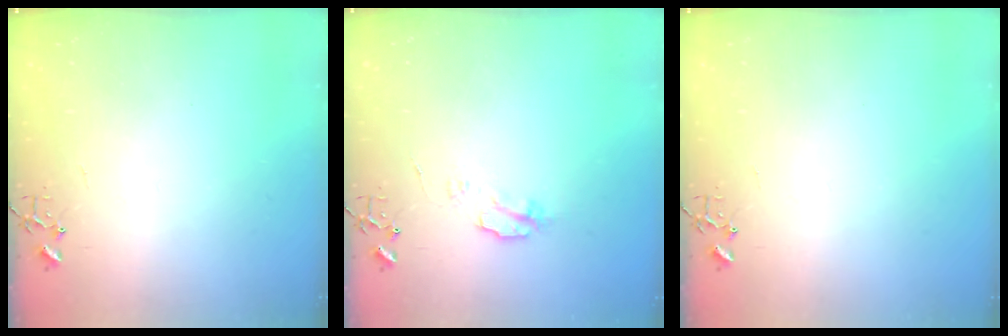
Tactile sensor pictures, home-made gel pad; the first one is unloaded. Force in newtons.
{"total": 5.1, "press": 5.0, "slide": 0.7}
{"total": 0.0}